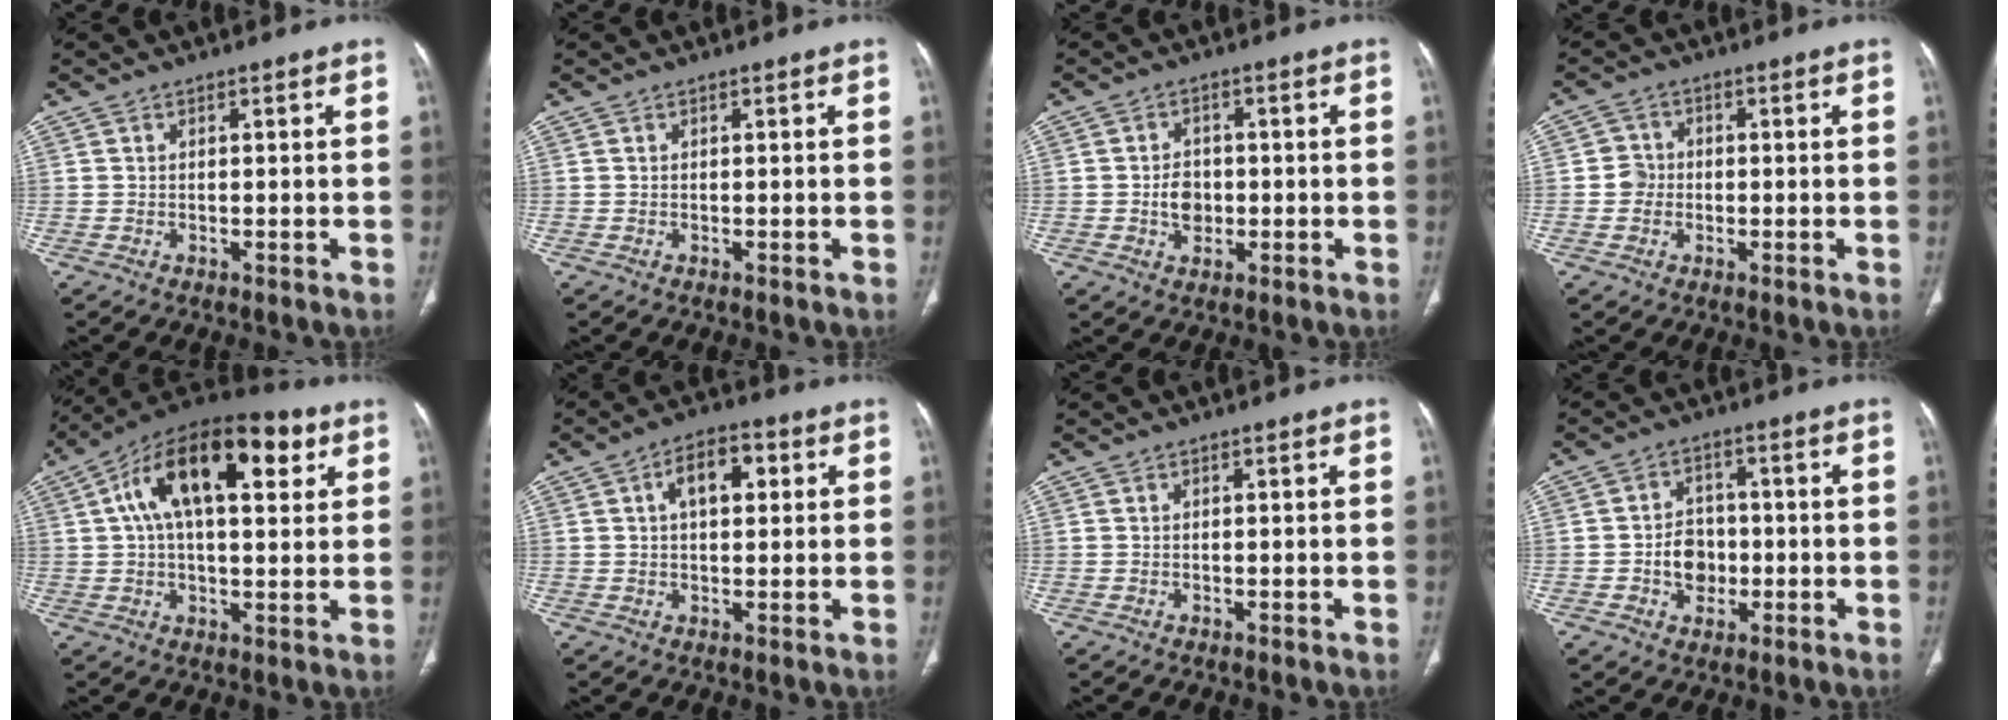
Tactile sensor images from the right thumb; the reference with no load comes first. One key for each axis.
{"total": 0.0}
{"total": 4.4, "fx": -0.6, "fy": 3.5, "fz": 2.6, "tx": -0.027, "ty": 0.005, "tz": -0.009}
{"total": 3.6, "fx": -0.4, "fy": 3.4, "fz": 1.1, "tx": -0.001, "ty": 0.009, "tz": -0.013}
{"total": 21.5, "fx": 7.3, "fy": 10.1, "fz": 17.5, "tx": -0.272, "ty": 0.024, "tz": 0.110}
{"total": 7.9, "fx": 2.2, "fy": 4.3, "fz": 6.2, "tx": -0.083, "ty": 0.012, "tz": 0.030}
{"total": 0.0}
{"total": 6.3, "fx": -1.2, "fy": 5.2, "fz": 3.5, "tx": -0.028, "ty": 0.014, "tz": -0.022}